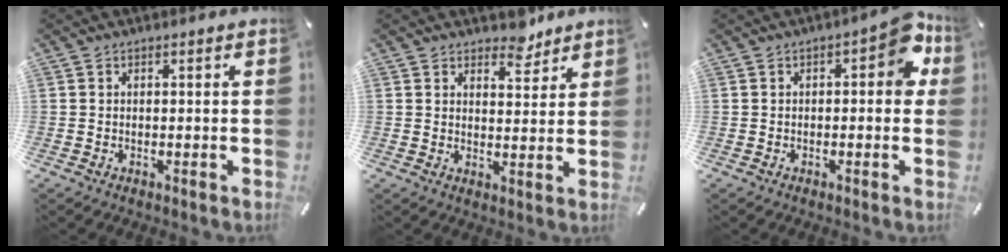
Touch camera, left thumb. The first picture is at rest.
{"total": 6.1, "force": [4.9, 3.3, 1.4], "torque": [0.007, -0.034, 0.083]}
{"total": 7.7, "force": [1.3, 3.8, 6.6], "torque": [-0.075, -0.003, 0.015]}